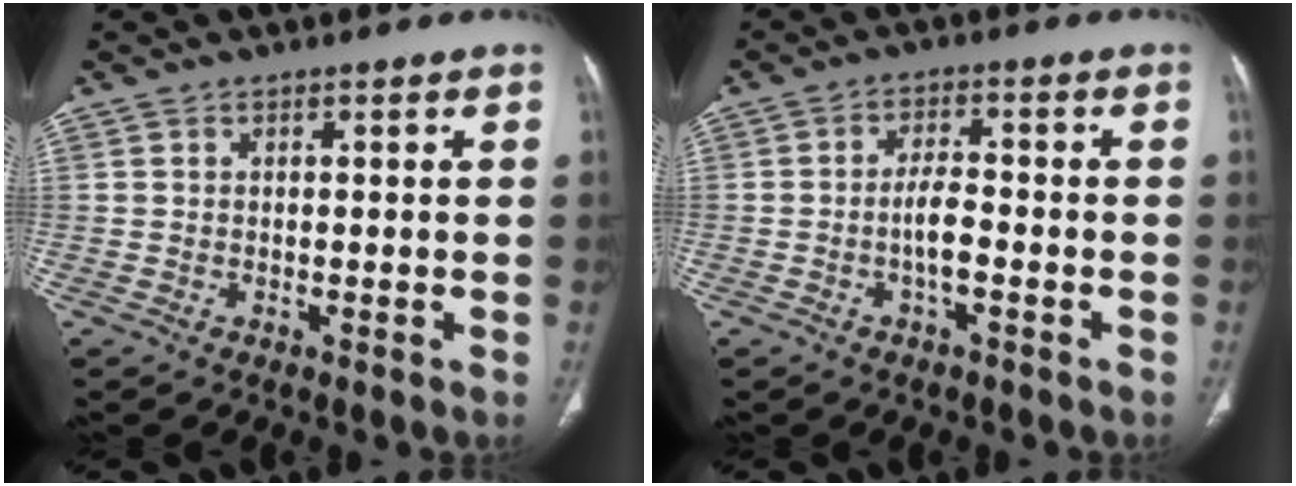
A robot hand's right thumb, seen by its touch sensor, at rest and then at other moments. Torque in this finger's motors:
{"motor_torque": [2.97, 2.04, 1.41, -1.36, 0.76]}